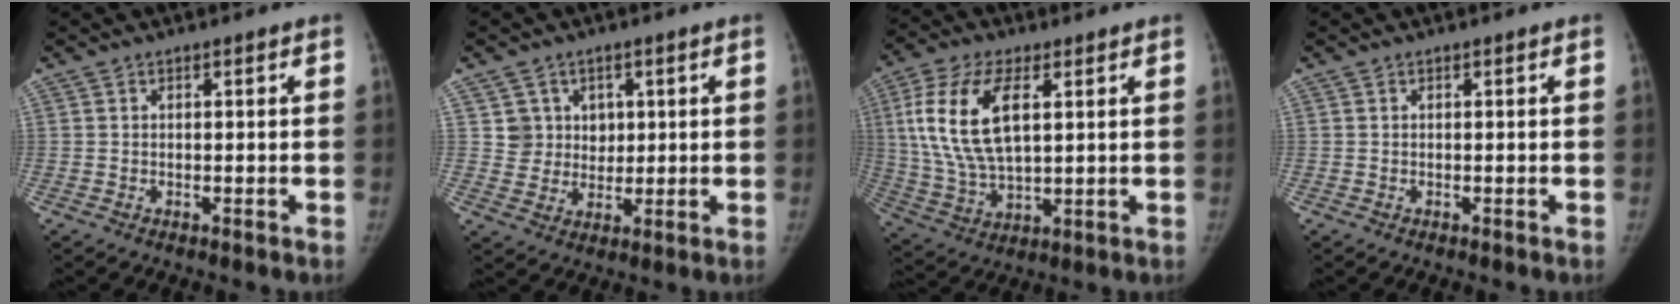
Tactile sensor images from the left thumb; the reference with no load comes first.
{"total": 6.1, "force": [2.2, 5.6, 0.7], "torque": [0.029, -0.007, 0.040]}
{"total": 18.1, "force": [4.8, 9.7, 14.5], "torque": [-0.284, -0.005, 0.094]}
{"total": 0.0}